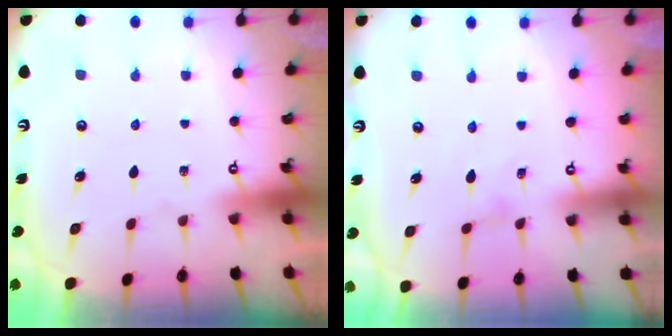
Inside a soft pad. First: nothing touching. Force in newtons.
{"total": 0.0}